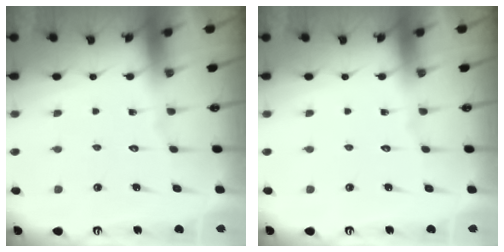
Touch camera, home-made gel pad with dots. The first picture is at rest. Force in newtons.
{"total": 0.0}